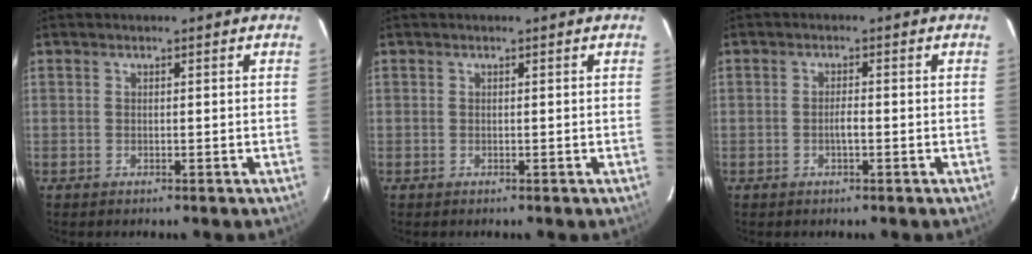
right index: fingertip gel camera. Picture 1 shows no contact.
{"total": 0.0}
{"total": 1.4, "force": [-0.5, 0.3, 1.3], "torque": [-0.025, 0.000, -0.010]}